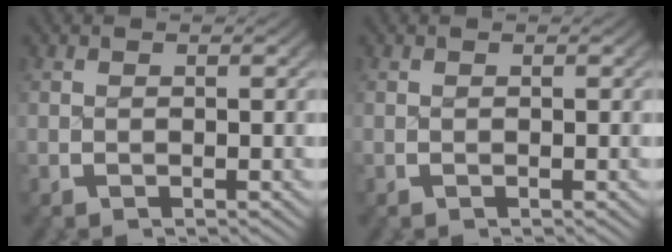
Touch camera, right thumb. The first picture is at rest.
{"total": 0.0}